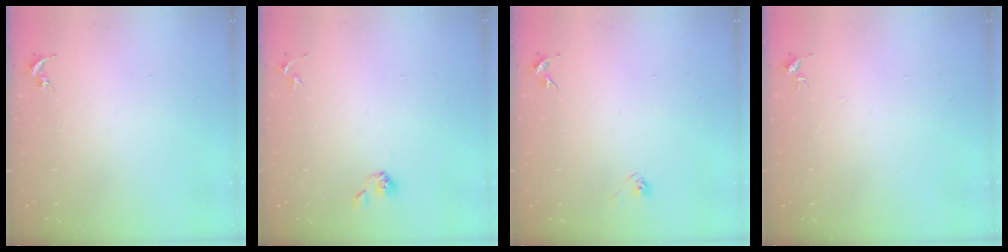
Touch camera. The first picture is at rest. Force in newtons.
{"total": 5.0, "press": 4.7, "slide": 1.7}
{"total": 2.9, "press": 2.5, "slide": 1.5}
{"total": 3.4, "press": 3.3, "slide": 0.5}